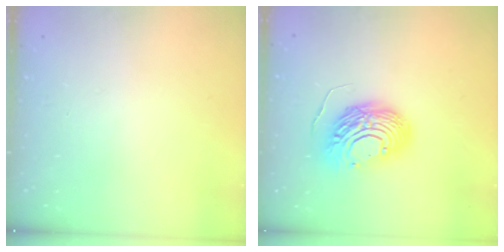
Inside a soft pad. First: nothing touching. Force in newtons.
{"total": 13.0, "press": 13.0, "slide": 1.1}